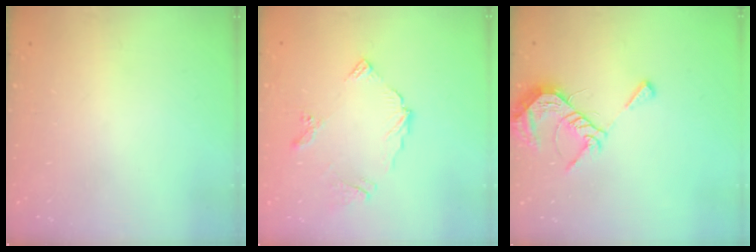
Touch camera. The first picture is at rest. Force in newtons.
{"total": 8.0, "press": 8.0, "slide": 0.5}
{"total": 9.4, "press": 9.4, "slide": 0.2}